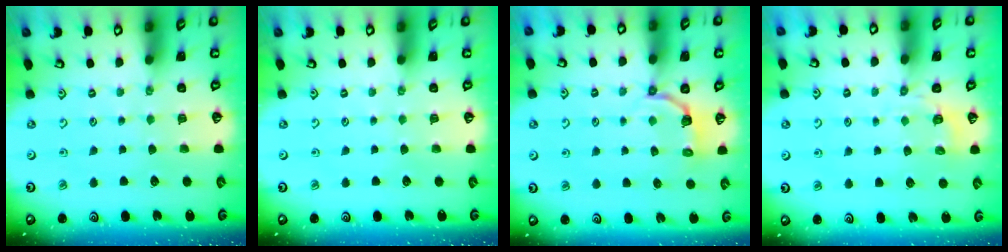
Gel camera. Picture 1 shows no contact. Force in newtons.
{"total": 0.0}
{"total": 3.8, "press": 1.9, "slide": 3.3}
{"total": 2.8, "press": 2.2, "slide": 1.8}